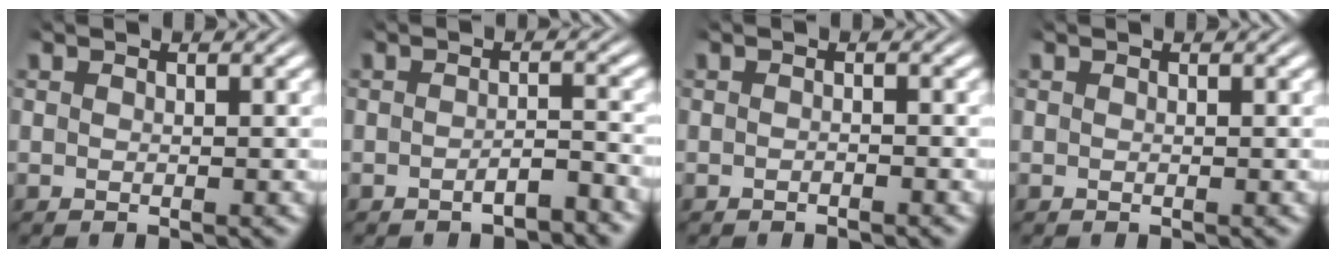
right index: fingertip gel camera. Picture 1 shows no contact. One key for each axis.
{"total": 2.2, "fx": -2.0, "fy": 0.2, "fz": 0.8, "tx": -0.006, "ty": -0.001, "tz": -0.037}
{"total": 0.7, "fx": -0.7, "fy": -0.3, "fz": 0.0, "tx": -0.005, "ty": -0.002, "tz": -0.011}
{"total": 0.0}